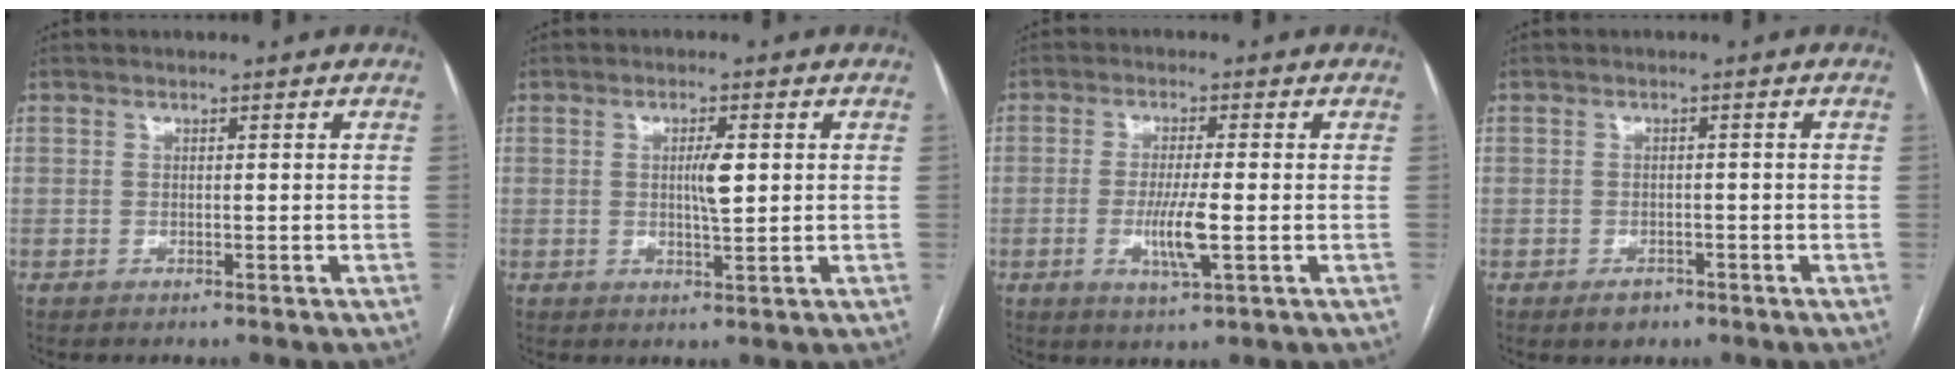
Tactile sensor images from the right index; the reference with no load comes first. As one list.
[{"total": 3.6, "force": [0.5, 0.6, 3.5], "torque": [-0.059, 0.000, 0.008]}, {"total": 6.0, "force": [-1.3, 0.3, 5.8], "torque": [-0.114, -0.014, -0.022]}, {"total": 2.6, "force": [-1.7, 1.7, 1.0], "torque": [-0.013, 0.002, -0.019]}]